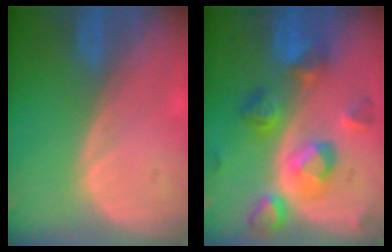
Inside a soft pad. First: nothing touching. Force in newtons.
{"total": 8.9, "press": 8.9, "slide": 0.4}